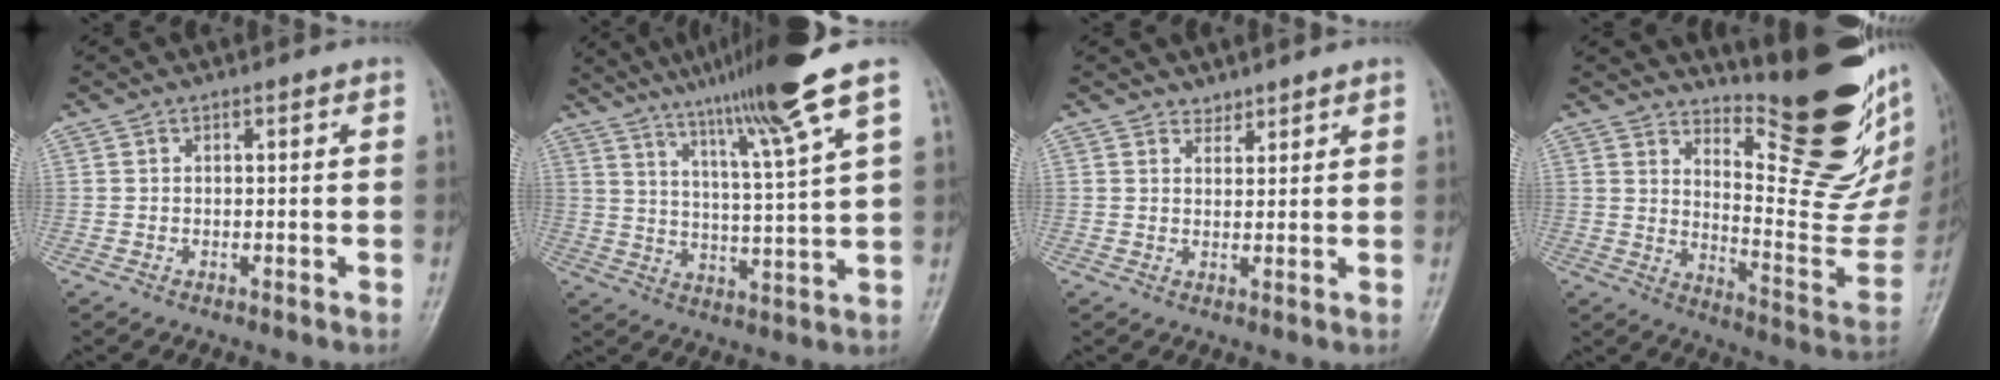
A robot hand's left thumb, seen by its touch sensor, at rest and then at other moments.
{"total": 15.1, "force": [10.4, -0.9, 10.9], "torque": [-0.177, -0.042, 0.168]}
{"total": 2.0, "force": [1.8, 0.9, 0.0], "torque": [0.018, -0.014, 0.026]}
{"total": 24.6, "force": [15.8, 6.8, 17.7], "torque": [-0.213, -0.120, 0.233]}